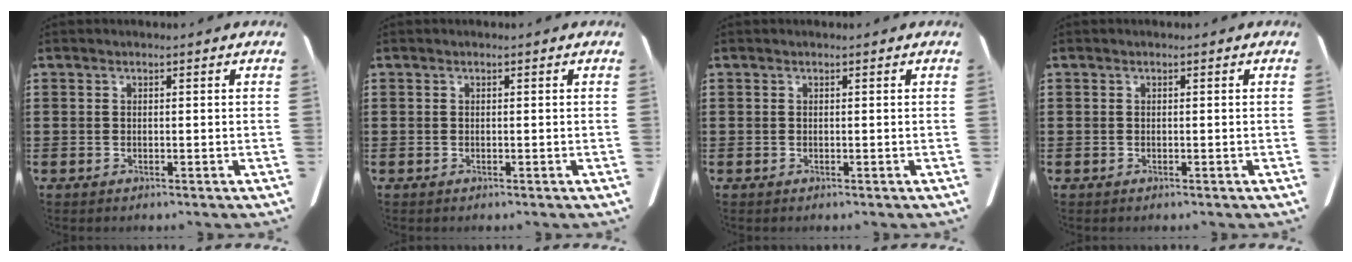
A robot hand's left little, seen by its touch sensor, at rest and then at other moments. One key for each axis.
{"total": 0.0}
{"total": 0.0}
{"total": 0.0}